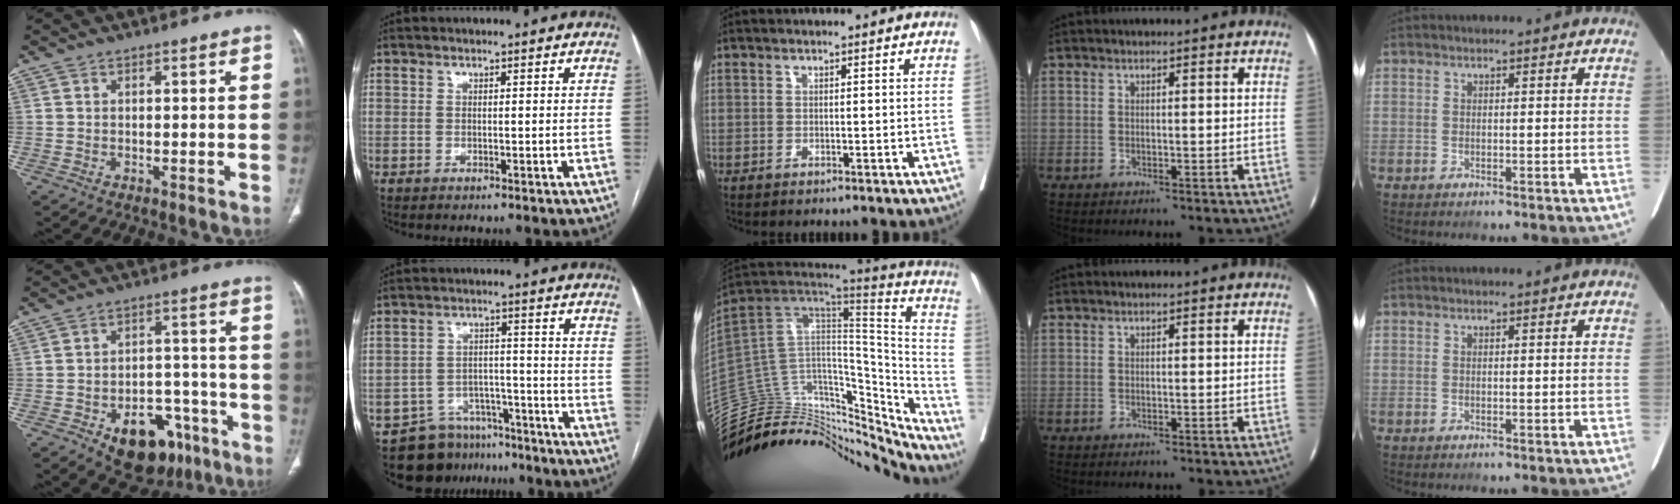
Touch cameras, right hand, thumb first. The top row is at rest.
{"thumb": {"total": 15.3, "force": [-8.3, 9.5, 8.6], "torque": [-0.072, 0.059, -0.109]}, "index": {"total": 10.8, "force": [-8.8, 6.0, 1.4], "torque": [-0.013, 0.030, -0.129]}, "middle": {"total": 34.1, "force": [-30.6, 10.9, 10.4], "torque": [-0.139, 0.032, -0.423]}}